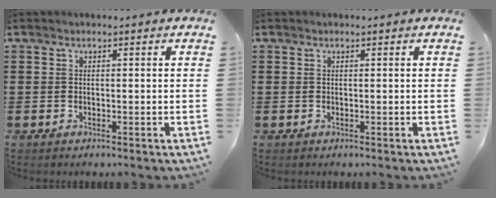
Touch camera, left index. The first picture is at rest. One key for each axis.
{"total": 0.0}